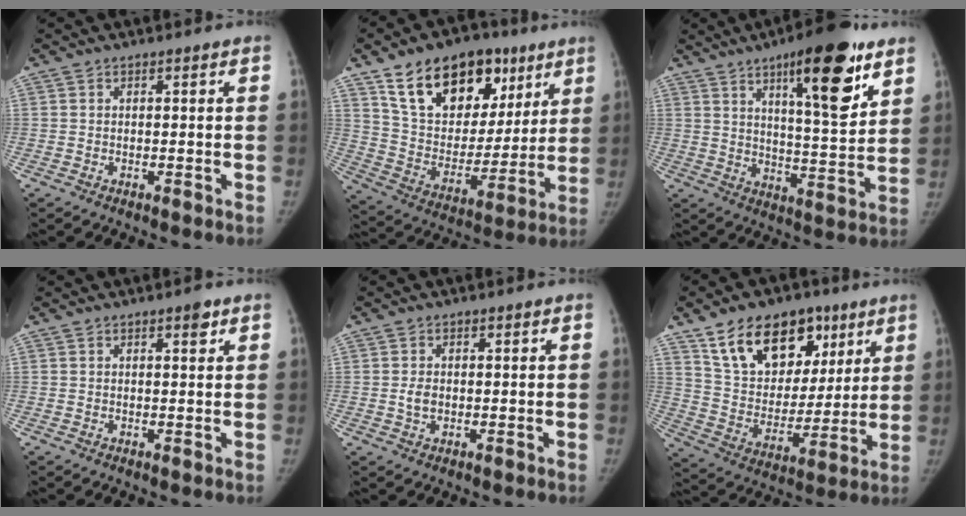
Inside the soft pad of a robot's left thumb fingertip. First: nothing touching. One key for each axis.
{"total": 23.8, "fx": 13.2, "fy": 14.7, "fz": 13.3, "tx": -0.172, "ty": -0.027, "tz": 0.229}
{"total": 18.0, "fx": 9.8, "fy": 4.8, "fz": 14.3, "tx": -0.177, "ty": -0.054, "tz": 0.146}
{"total": 1.5, "fx": 0.8, "fy": 0.6, "fz": 1.0, "tx": -0.008, "ty": -0.001, "tz": 0.009}
{"total": 2.3, "fx": 0.0, "fy": 1.7, "fz": 1.6, "tx": -0.025, "ty": 0.001, "tz": 0.000}
{"total": 20.5, "fx": 11.4, "fy": 13.1, "fz": 10.8, "tx": -0.129, "ty": -0.035, "tz": 0.198}